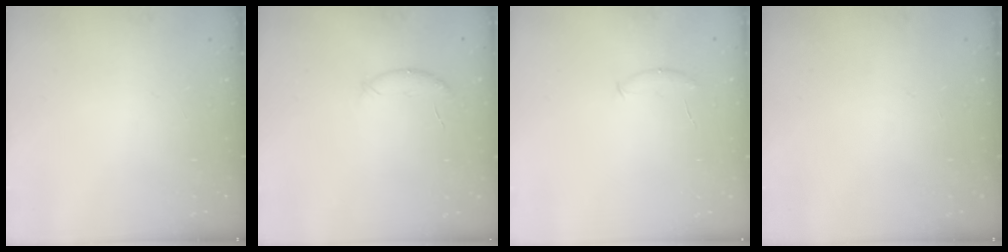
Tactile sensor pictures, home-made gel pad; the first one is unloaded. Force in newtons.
{"total": 6.5, "press": 6.5, "slide": 1.0}
{"total": 5.8, "press": 5.7, "slide": 1.2}
{"total": 0.0}